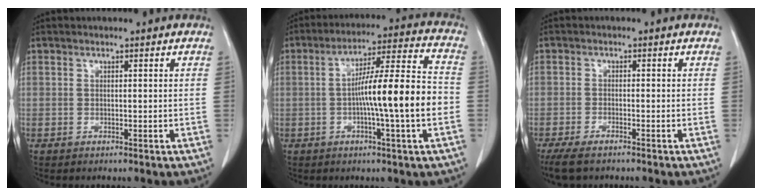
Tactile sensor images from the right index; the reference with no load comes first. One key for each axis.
{"total": 14.0, "fx": -2.3, "fy": -0.1, "fz": 13.8, "tx": -0.223, "ty": 0.013, "tz": -0.043}
{"total": 5.0, "fx": -3.8, "fy": 1.2, "fz": 2.9, "tx": -0.053, "ty": -0.011, "tz": -0.060}